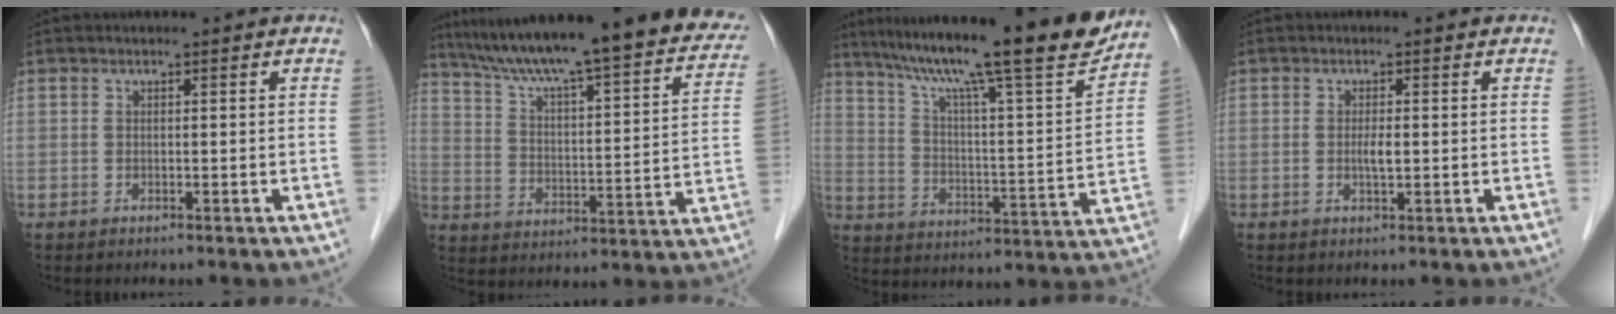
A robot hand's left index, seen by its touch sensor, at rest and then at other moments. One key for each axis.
{"total": 29.0, "fx": 24.8, "fy": 3.9, "fz": 14.6, "tx": -0.225, "ty": -0.029, "tz": 0.326}
{"total": 23.8, "fx": 19.5, "fy": 0.9, "fz": 13.5, "tx": -0.227, "ty": -0.020, "tz": 0.284}
{"total": 1.7, "fx": -0.2, "fy": 0.3, "fz": 1.7, "tx": -0.035, "ty": -0.002, "tz": -0.003}